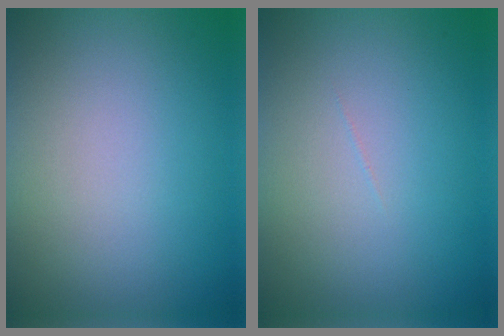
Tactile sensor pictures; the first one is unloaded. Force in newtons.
{"total": 0.0}